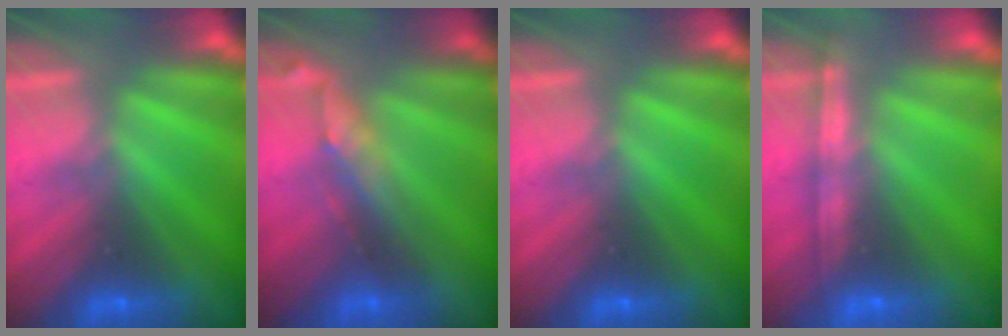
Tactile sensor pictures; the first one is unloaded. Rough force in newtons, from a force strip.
{"total": 2.7}
{"total": 0.0}
{"total": 1.1}